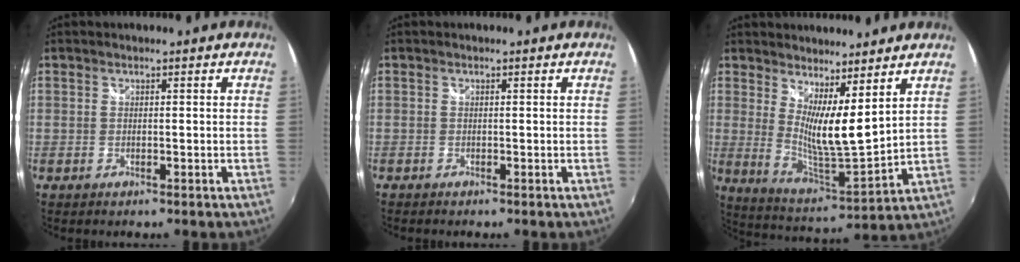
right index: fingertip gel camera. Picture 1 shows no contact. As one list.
[{"total": 0.6, "force": [-0.5, 0.2, 0.1], "torque": [-0.004, -0.005, -0.011]}, {"total": 11.0, "force": [6.5, 1.5, 8.8], "torque": [-0.138, -0.022, 0.111]}]